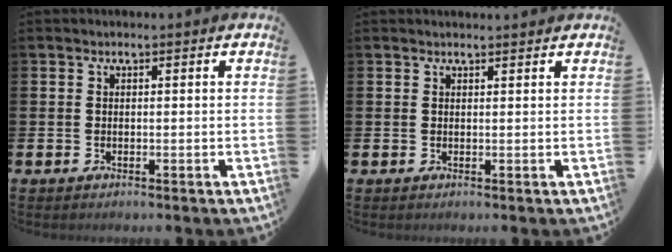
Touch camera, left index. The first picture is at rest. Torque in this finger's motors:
{"motor_torque": [-1.61, -0.53, -1.05, -0.03]}